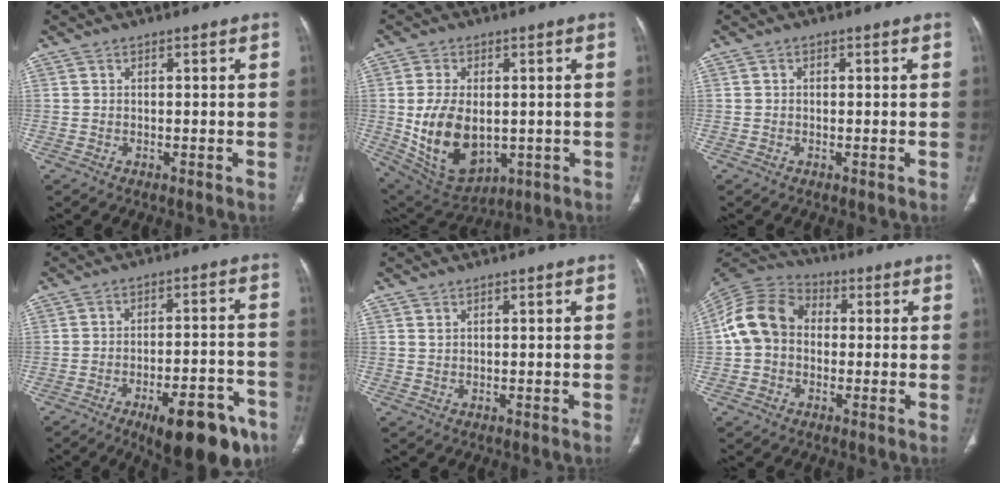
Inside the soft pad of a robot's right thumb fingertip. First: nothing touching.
{"total": 13.2, "force": [-1.0, 8.4, 10.2], "torque": [-0.166, -0.010, 0.017]}
{"total": 0.5, "force": [0.0, 0.5, 0.1], "torque": [0.006, 0.002, -0.003]}
{"total": 16.5, "force": [-10.0, 5.8, 11.9], "torque": [-0.114, 0.063, -0.134]}
{"total": 0.5, "force": [0.5, 0.1, 0.2], "torque": [-0.002, -0.004, 0.009]}
{"total": 11.9, "force": [0.2, 9.5, 7.1], "torque": [-0.130, 0.034, -0.010]}